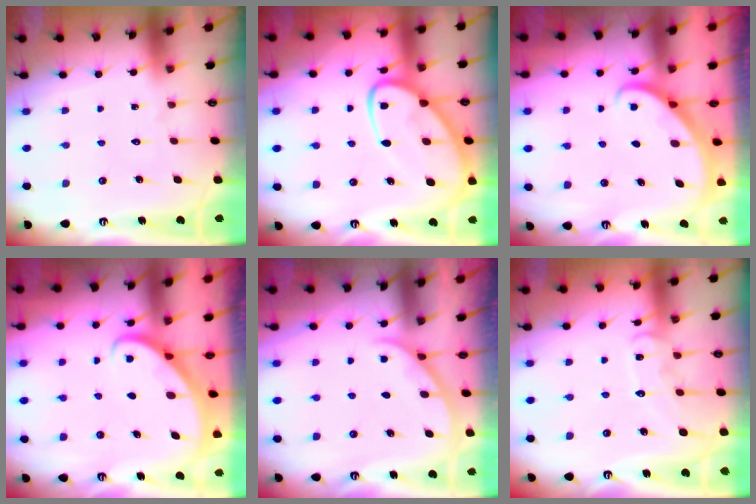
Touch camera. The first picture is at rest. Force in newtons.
{"total": 12.6, "press": 12.5, "slide": 1.0}
{"total": 2.9, "press": 2.9, "slide": 0.2}
{"total": 2.7, "press": 2.7, "slide": 0.2}
{"total": 1.8, "press": 1.7, "slide": 0.3}
{"total": 10.1, "press": 10.1, "slide": 0.7}